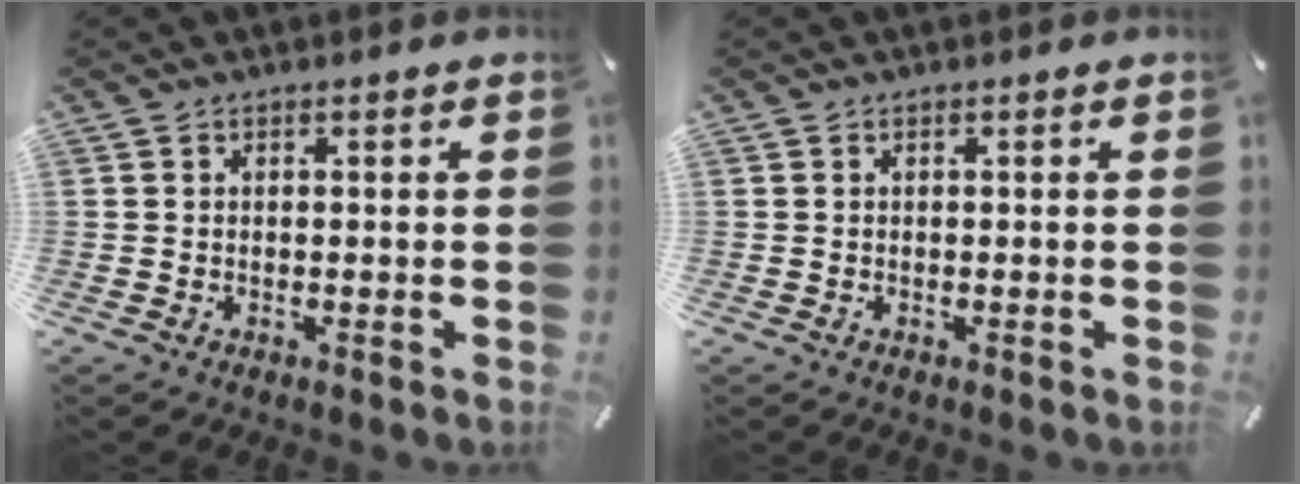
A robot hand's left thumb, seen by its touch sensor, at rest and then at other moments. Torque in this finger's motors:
{"motor_torque": [-0.15, 0.04, 0.02, -0.03, 0.00]}